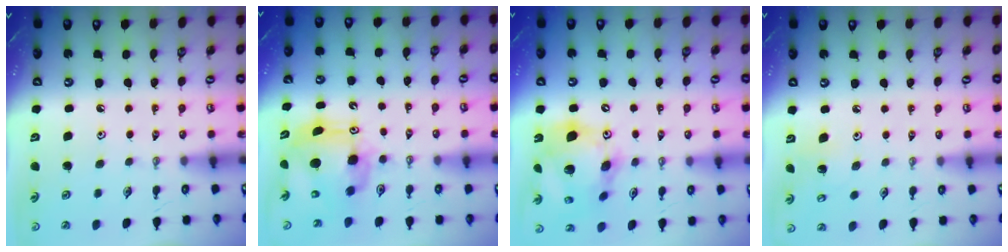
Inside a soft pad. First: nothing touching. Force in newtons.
{"total": 11.1, "press": 11.0, "slide": 1.2}
{"total": 17.9, "press": 17.8, "slide": 2.5}
{"total": 6.5, "press": 6.5, "slide": 0.4}